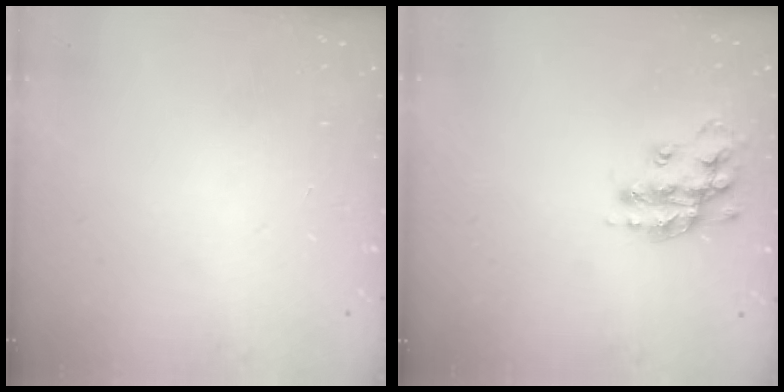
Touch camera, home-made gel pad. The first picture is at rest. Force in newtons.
{"total": 15.0, "press": 15.0, "slide": 1.0}